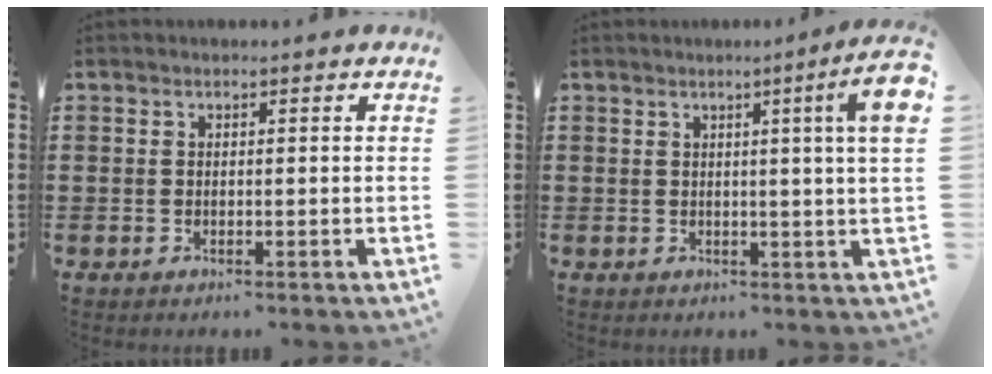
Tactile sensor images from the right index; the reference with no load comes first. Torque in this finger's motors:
{"motor_torque": [1.05, -0.14, 0.41, 0.08]}